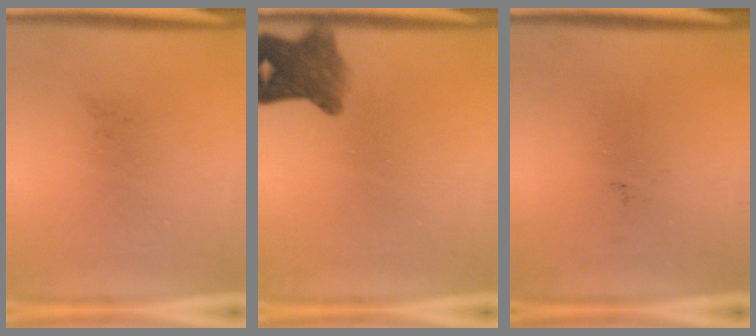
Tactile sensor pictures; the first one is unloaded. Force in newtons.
{"total": 6.4}
{"total": 0.0}